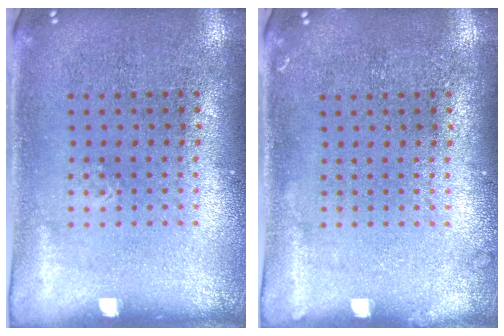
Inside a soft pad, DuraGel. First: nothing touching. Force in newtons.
{"total": 0.6, "press": 0.5, "slide": 0.1}